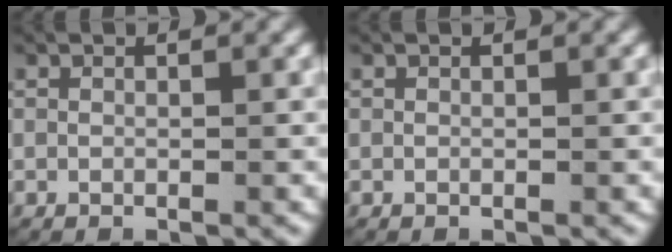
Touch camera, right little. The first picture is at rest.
{"total": 0.0}